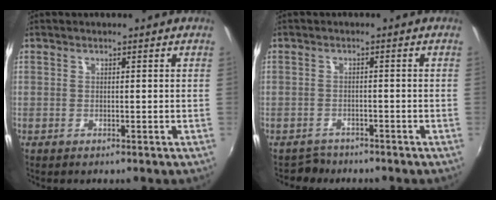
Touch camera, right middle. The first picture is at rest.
{"total": 2.8, "force": [-2.4, 1.5, -0.2], "torque": [-0.005, 0.003, -0.042]}